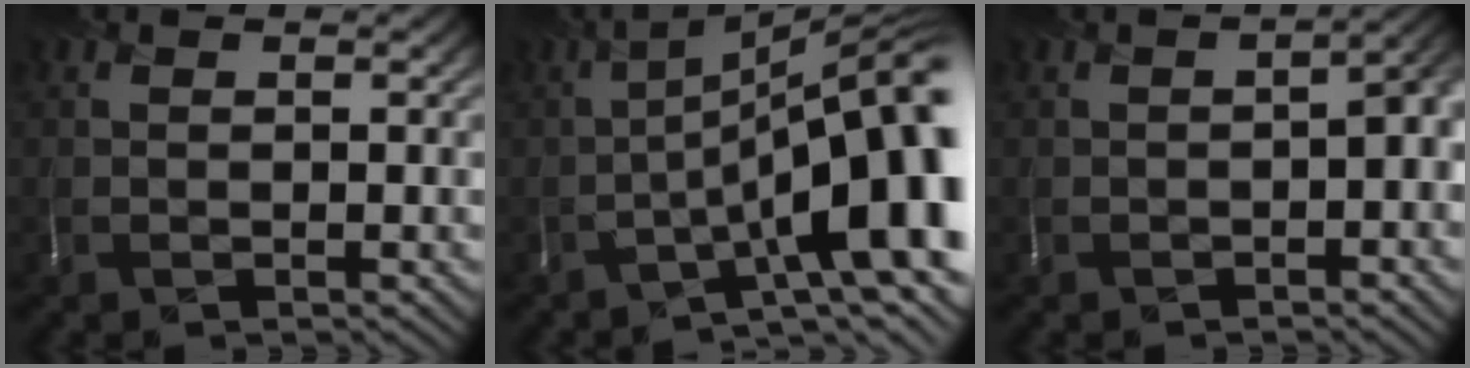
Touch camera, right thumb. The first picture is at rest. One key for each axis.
{"total": 16.1, "fx": -3.8, "fy": 4.8, "fz": 14.9, "tx": -0.212, "ty": -0.012, "tz": -0.049}
{"total": 3.2, "fx": -0.8, "fy": 1.1, "fz": 2.9, "tx": -0.031, "ty": -0.002, "tz": -0.009}